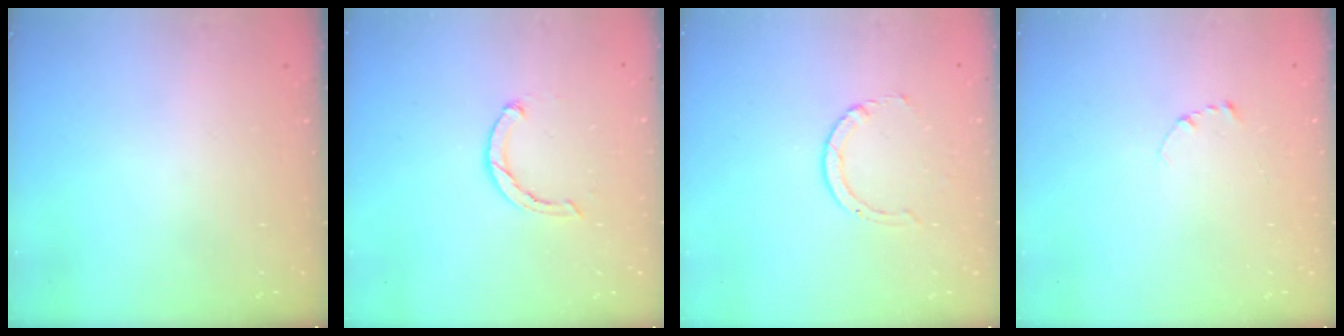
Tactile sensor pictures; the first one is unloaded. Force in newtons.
{"total": 2.5, "press": 2.5, "slide": 0.4}
{"total": 2.9, "press": 2.9, "slide": 0.4}
{"total": 2.3, "press": 2.3, "slide": 0.2}